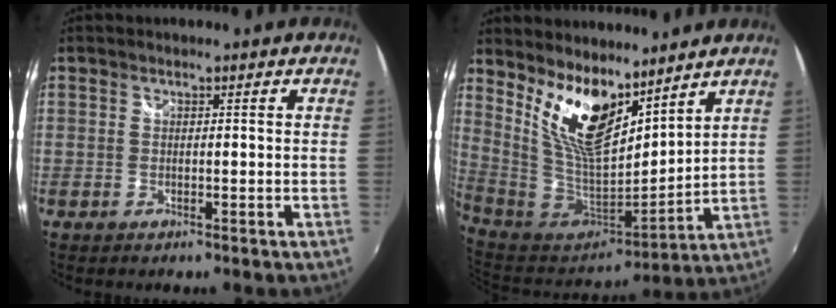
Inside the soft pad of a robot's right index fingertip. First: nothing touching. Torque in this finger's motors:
{"motor_torque": [0.90, 0.94, 0.59, 0.21]}